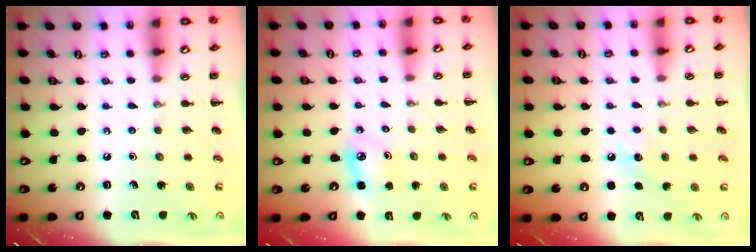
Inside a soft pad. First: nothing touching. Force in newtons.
{"total": 4.2, "press": 4.1, "slide": 0.9}
{"total": 7.1, "press": 6.8, "slide": 1.9}